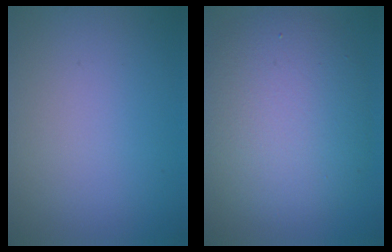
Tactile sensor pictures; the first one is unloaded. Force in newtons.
{"total": 8.7, "press": 8.7, "slide": 0.4}